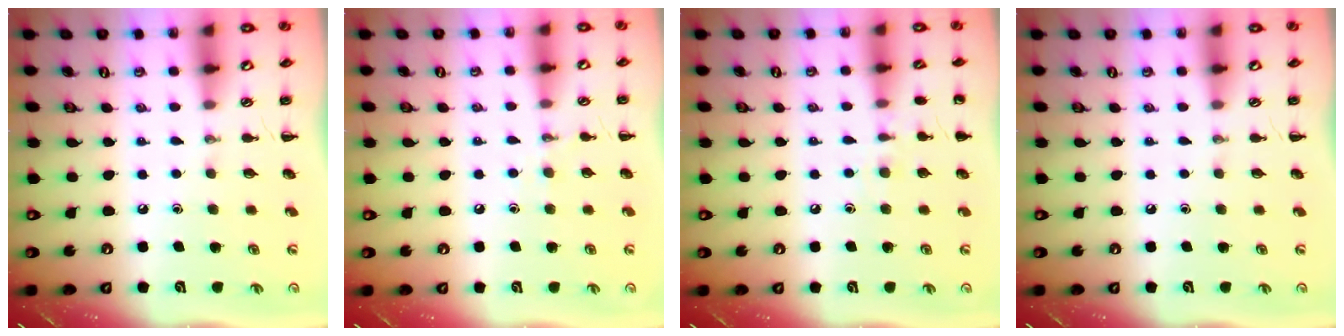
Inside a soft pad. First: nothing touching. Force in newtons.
{"total": 5.8, "press": 5.6, "slide": 1.6}
{"total": 7.2, "press": 7.0, "slide": 1.7}
{"total": 0.0}